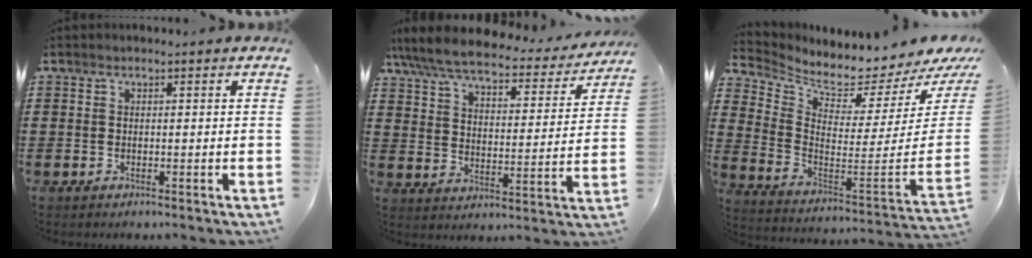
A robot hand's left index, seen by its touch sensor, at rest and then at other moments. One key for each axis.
{"total": 6.5, "fx": 5.8, "fy": 1.0, "fz": 2.8, "tx": -0.080, "ty": -0.036, "tz": 0.100}
{"total": 2.8, "fx": 2.7, "fy": 0.3, "fz": 0.8, "tx": -0.034, "ty": -0.064, "tz": 0.034}